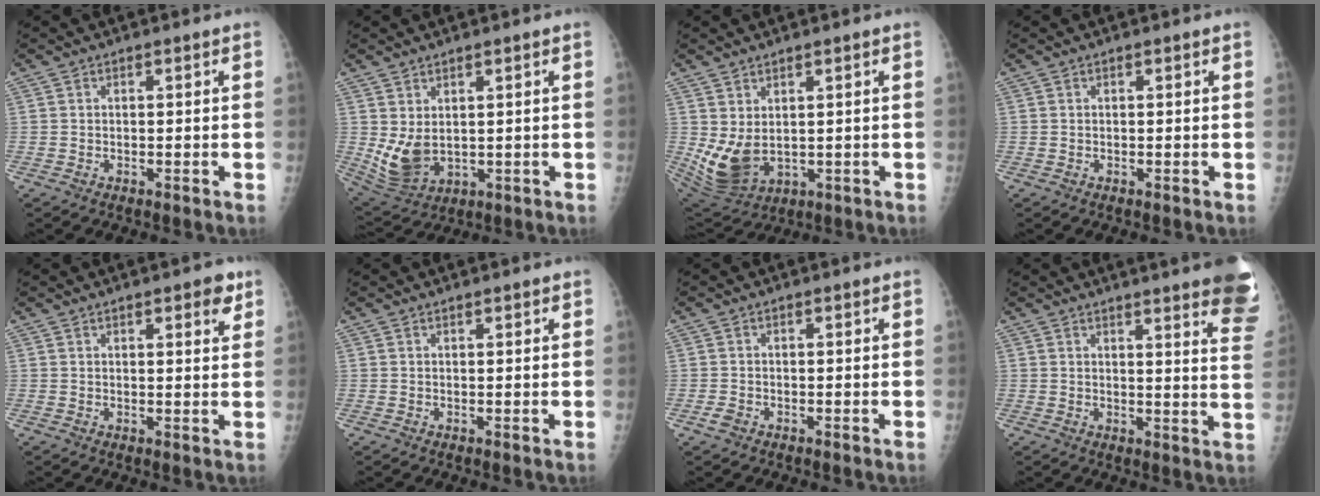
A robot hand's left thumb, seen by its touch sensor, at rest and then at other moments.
{"total": 7.7, "force": [1.2, 4.9, 5.8], "torque": [-0.105, -0.022, 0.044]}
{"total": 8.9, "force": [1.1, 5.6, 6.9], "torque": [-0.131, -0.022, 0.044]}
{"total": 0.0}
{"total": 3.9, "force": [2.3, 1.4, 2.9], "torque": [-0.026, -0.009, 0.026]}
{"total": 0.7, "force": [0.5, 0.2, 0.4], "torque": [-0.004, -0.001, 0.006]}
{"total": 1.4, "force": [-0.7, 1.0, 0.6], "torque": [-0.014, 0.000, -0.014]}
{"total": 14.7, "force": [10.8, 1.9, 9.8], "torque": [-0.093, -0.066, 0.111]}